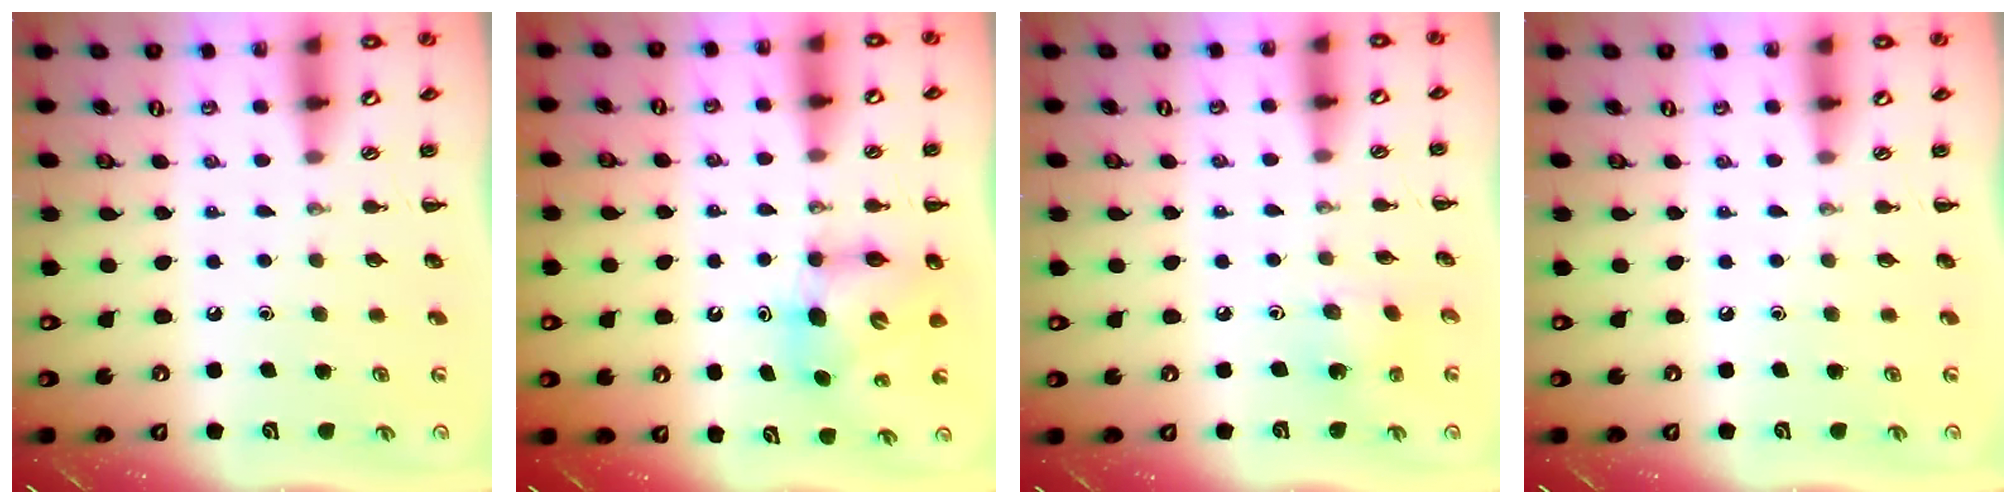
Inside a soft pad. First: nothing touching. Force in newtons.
{"total": 8.5, "press": 8.4, "slide": 1.7}
{"total": 1.7, "press": 1.7, "slide": 0.5}
{"total": 0.0}